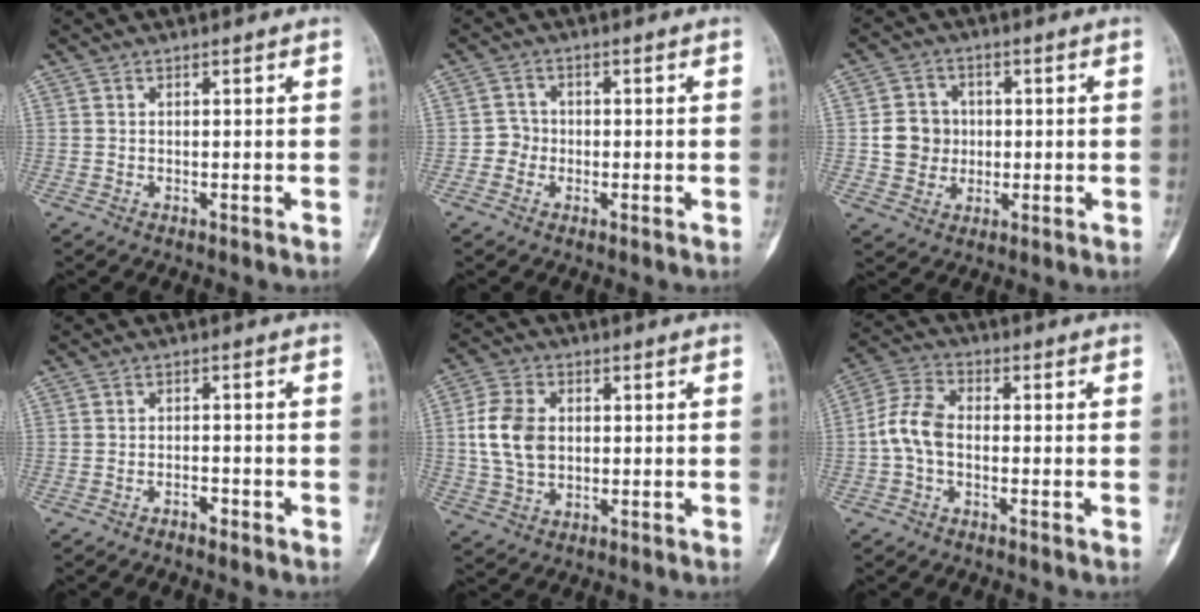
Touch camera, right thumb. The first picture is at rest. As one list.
[{"total": 2.7, "force": [-0.8, 2.6, 0.4], "torque": [0.009, 0.011, -0.024]}, {"total": 7.3, "force": [0.0, 6.8, 2.7], "torque": [-0.017, 0.006, -0.002]}, {"total": 1.7, "force": [-1.4, 0.5, 0.7], "torque": [-0.014, 0.013, -0.025]}, {"total": 9.5, "force": [0.6, 6.8, 6.6], "torque": [-0.123, 0.006, 0.014]}, {"total": 7.3, "force": [-1.2, 4.6, 5.5], "torque": [-0.111, 0.022, -0.036]}]